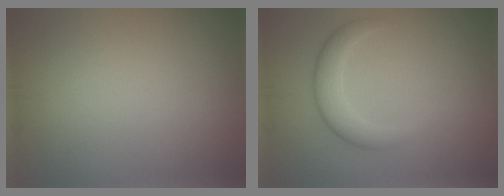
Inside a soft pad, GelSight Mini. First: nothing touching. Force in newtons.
{"total": 3.0, "press": 3.0, "slide": 0.1}